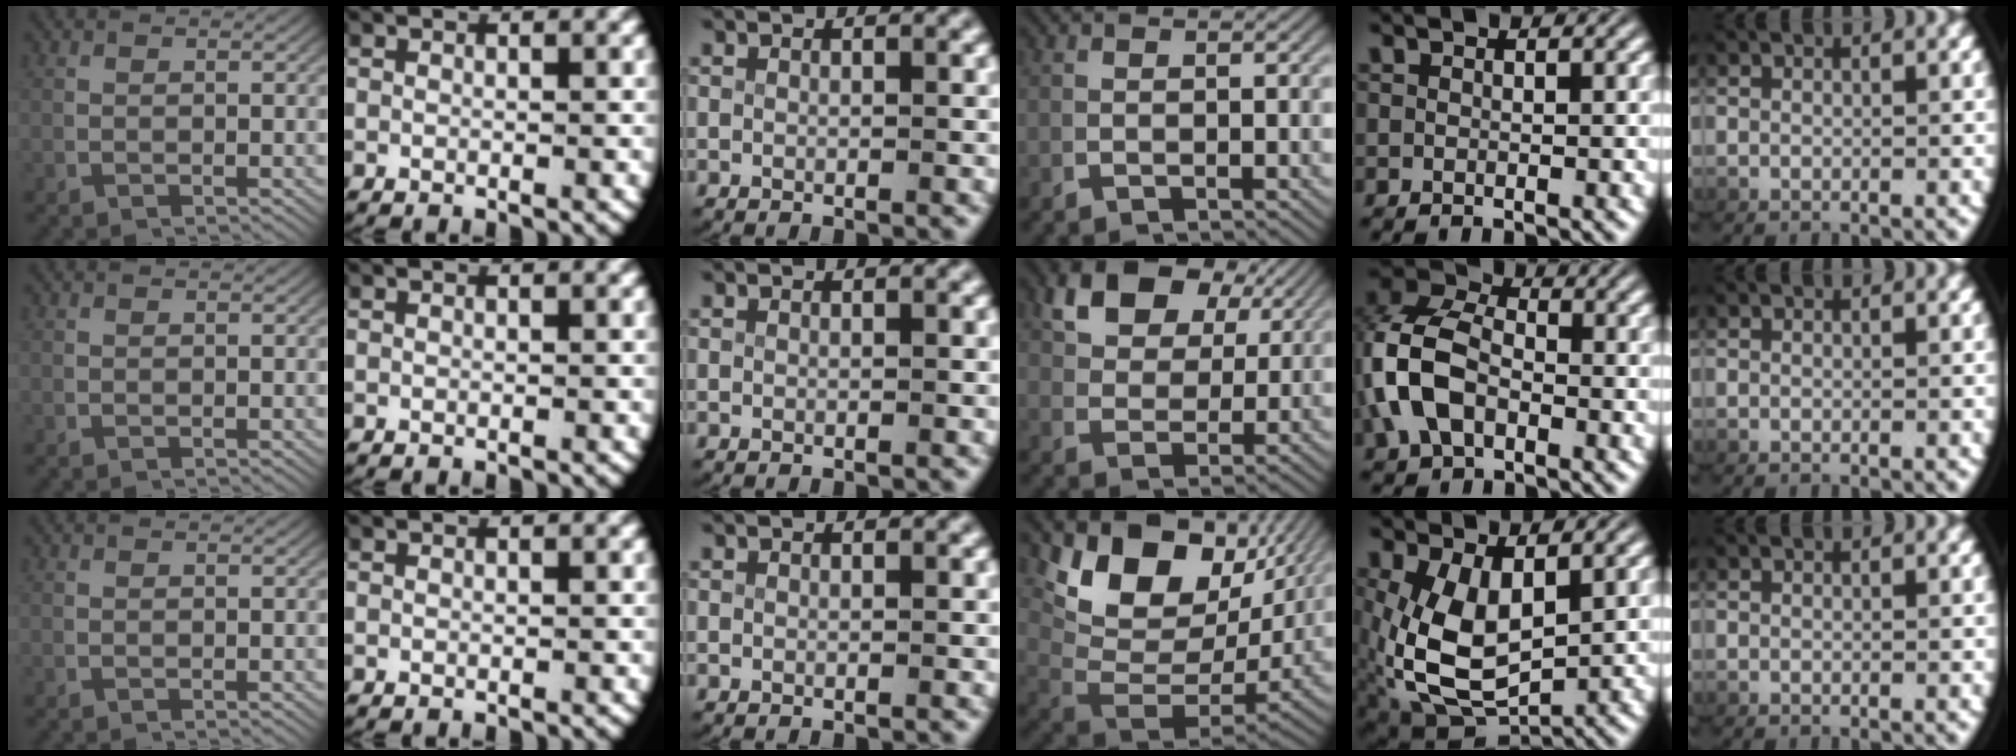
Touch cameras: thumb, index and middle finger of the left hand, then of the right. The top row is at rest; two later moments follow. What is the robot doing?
{"motion": "grasp_and_lifting", "object": "card"}